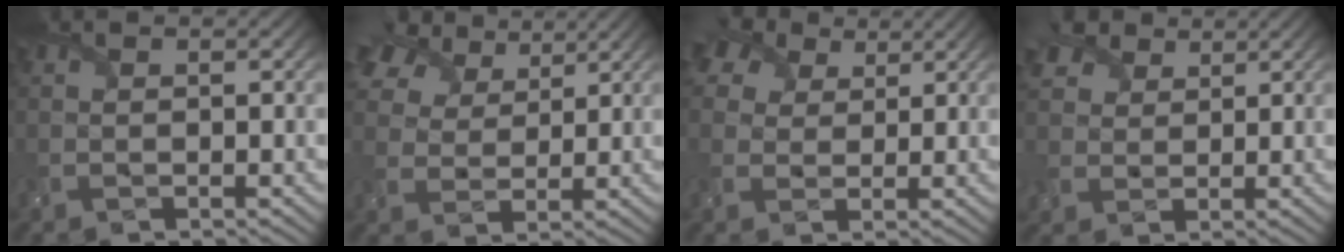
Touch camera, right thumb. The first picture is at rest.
{"total": 9.1, "force": [6.0, 5.3, 4.2], "torque": [-0.108, 0.022, 0.105]}
{"total": 7.5, "force": [4.6, 4.9, 3.4], "torque": [-0.097, 0.021, 0.070]}
{"total": 5.9, "force": [3.5, 4.2, 2.2], "torque": [-0.074, 0.014, 0.058]}